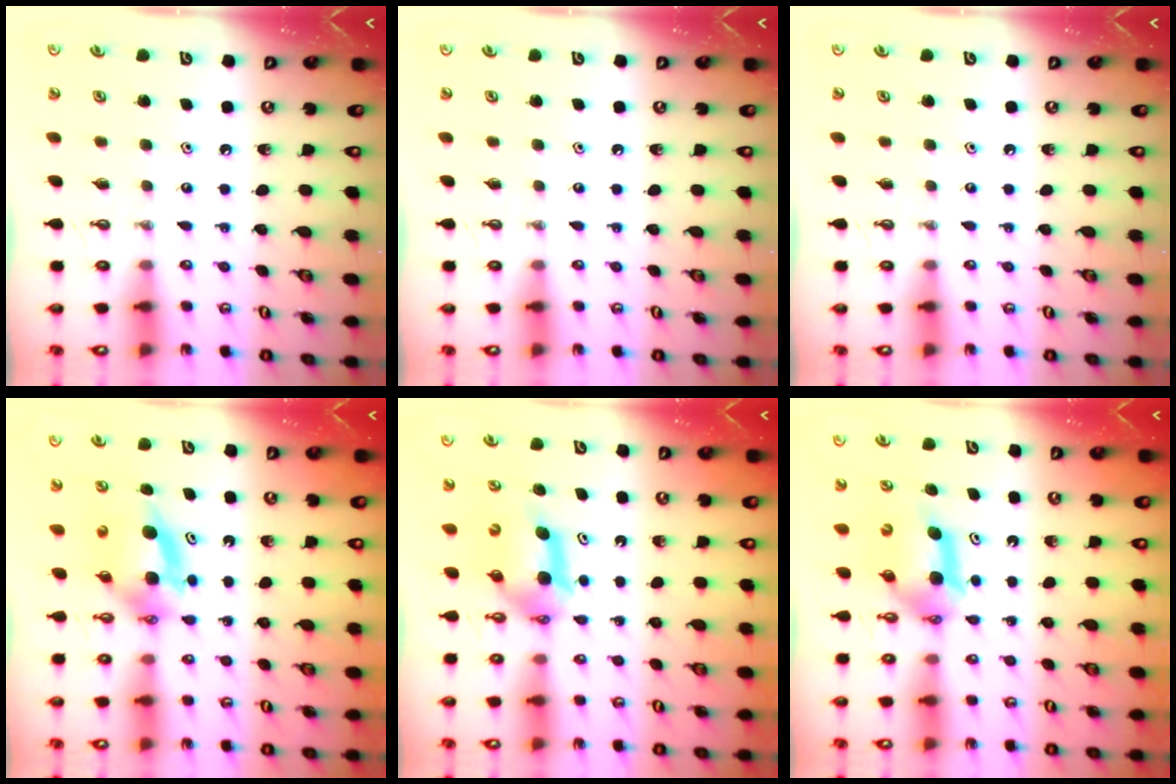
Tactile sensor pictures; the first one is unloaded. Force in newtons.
{"total": 0.0}
{"total": 0.0}
{"total": 5.6, "press": 5.4, "slide": 1.2}
{"total": 6.0, "press": 6.0, "slide": 0.8}
{"total": 6.0, "press": 6.0, "slide": 0.8}